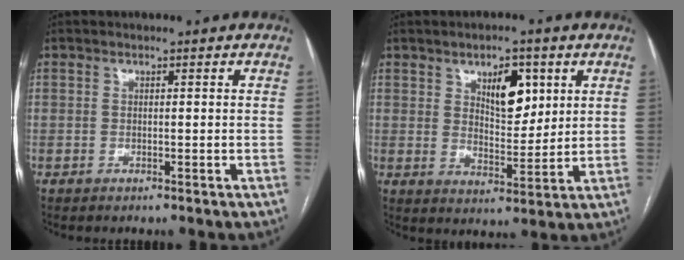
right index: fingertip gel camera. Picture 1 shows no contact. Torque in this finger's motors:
{"motor_torque": [0.24, 0.10, 0.37, 0.05]}